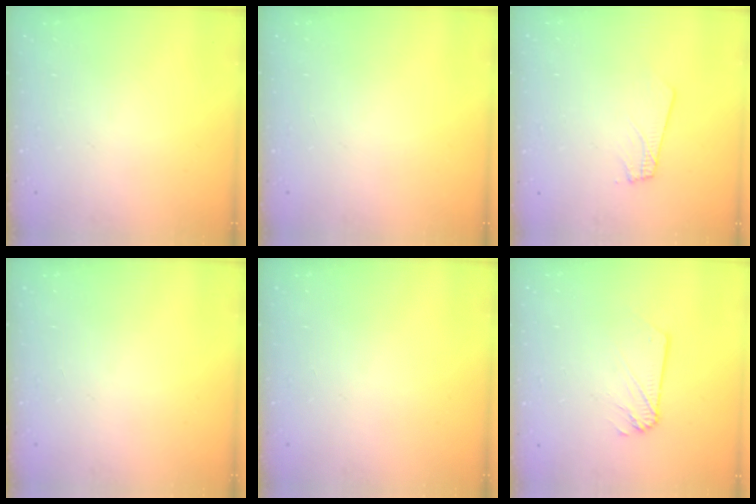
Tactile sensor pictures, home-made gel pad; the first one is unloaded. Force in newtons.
{"total": 0.0}
{"total": 1.8, "press": 1.8, "slide": 0.1}
{"total": 0.0}
{"total": 0.0}
{"total": 1.2, "press": 1.2, "slide": 0.1}